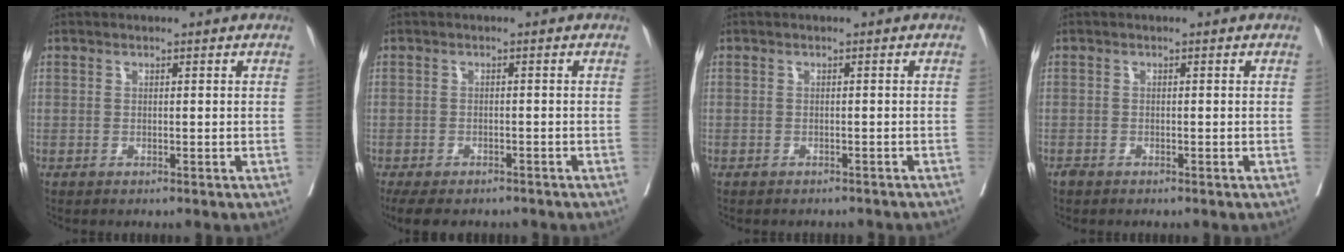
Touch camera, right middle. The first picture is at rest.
{"total": 9.8, "force": [-8.0, 3.8, 4.3], "torque": [-0.078, -0.010, -0.106]}
{"total": 4.1, "force": [-3.8, 1.2, 0.9], "torque": [-0.013, -0.005, -0.043]}
{"total": 0.7, "force": [-0.6, 0.2, 0.2], "torque": [-0.011, -0.002, -0.014]}